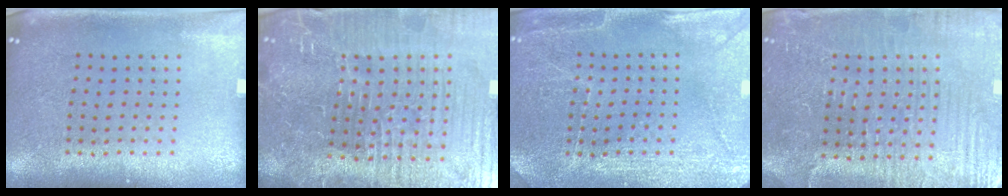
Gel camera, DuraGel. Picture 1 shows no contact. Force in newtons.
{"total": 7.4, "press": 6.6, "slide": 3.3}
{"total": 2.9, "press": 2.9, "slide": 0.3}
{"total": 4.3, "press": 4.2, "slide": 1.2}